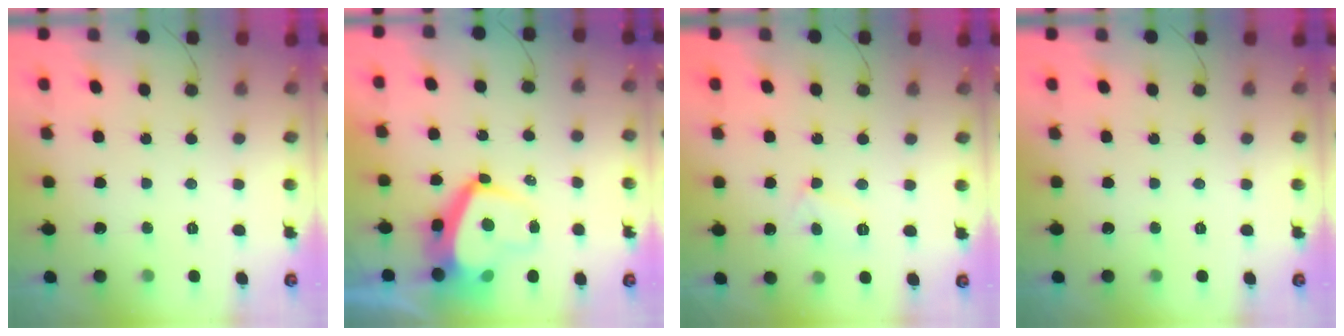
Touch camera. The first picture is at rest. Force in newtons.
{"total": 9.5, "press": 9.5, "slide": 0.9}
{"total": 5.0, "press": 5.0, "slide": 0.2}
{"total": 0.0}